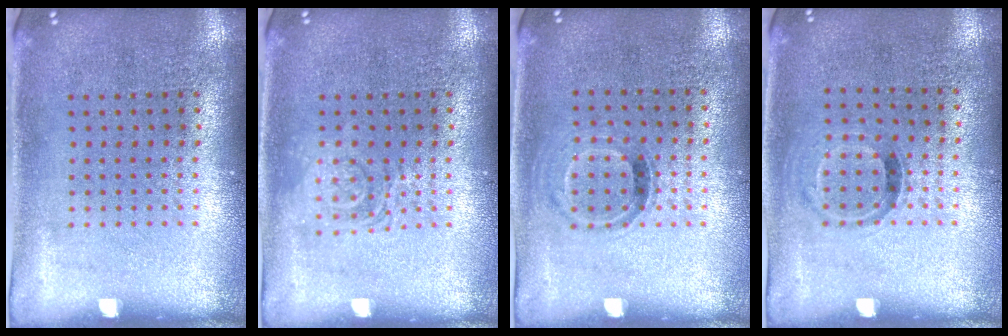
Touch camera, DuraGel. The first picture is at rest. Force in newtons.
{"total": 2.0, "press": 2.0, "slide": 0.3}
{"total": 0.8, "press": 0.7, "slide": 0.4}
{"total": 0.9, "press": 0.7, "slide": 0.6}